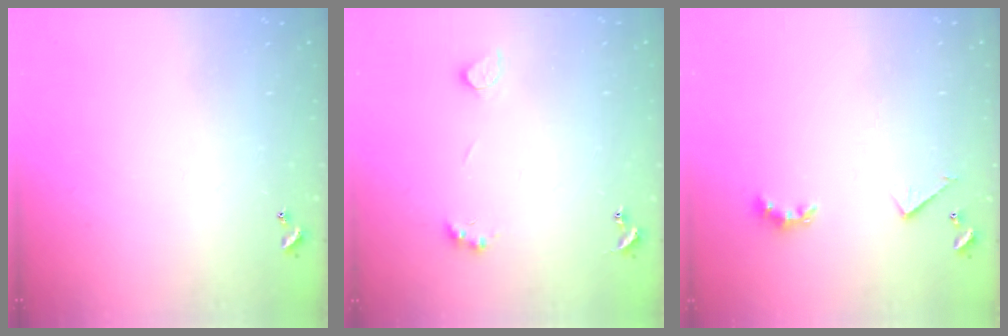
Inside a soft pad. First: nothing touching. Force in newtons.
{"total": 3.7, "press": 3.4, "slide": 1.2}
{"total": 3.2, "press": 3.1, "slide": 0.5}